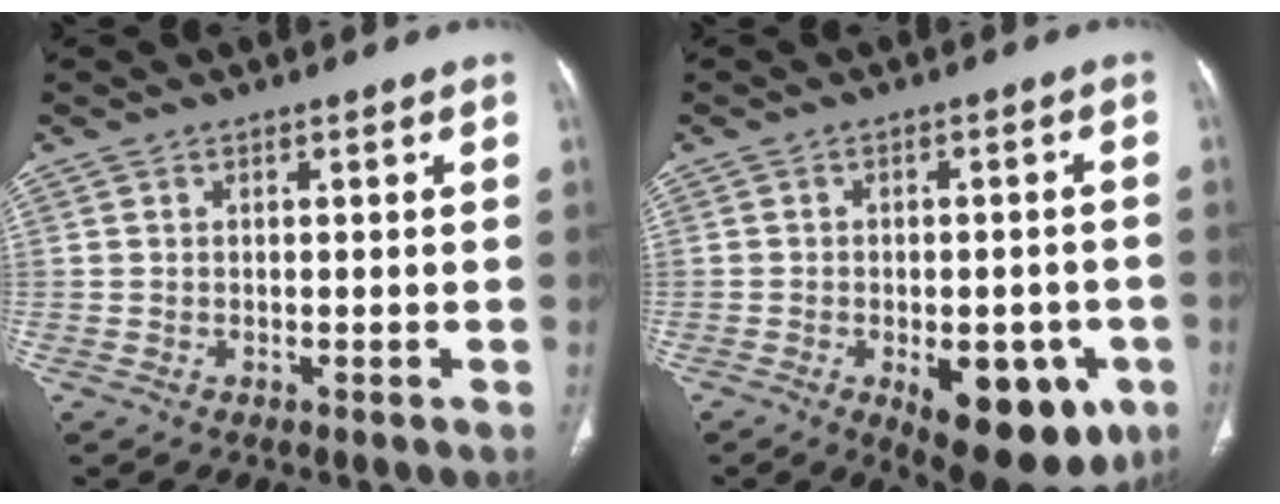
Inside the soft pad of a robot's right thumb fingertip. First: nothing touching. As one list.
[{"total": 15.8, "force": [-6.5, 7.8, 12.1], "torque": [-0.117, 0.011, -0.069]}]